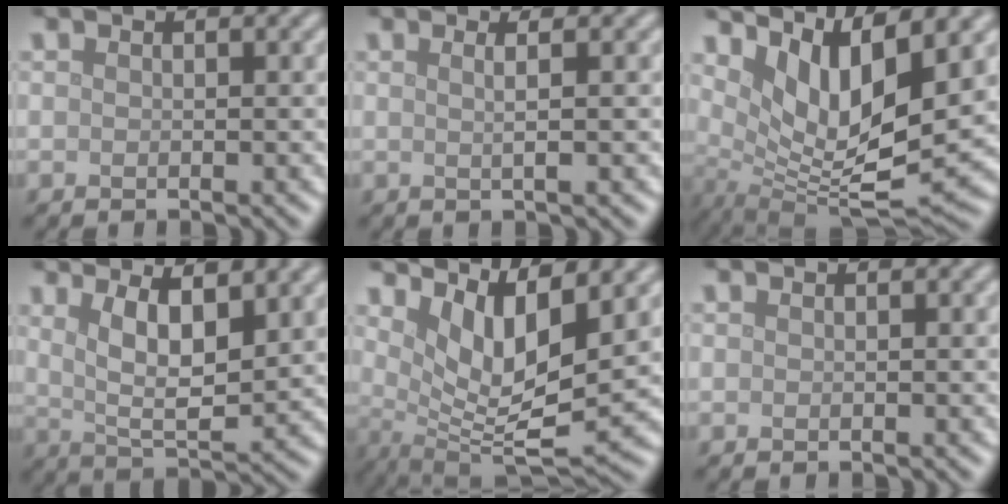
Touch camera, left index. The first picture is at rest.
{"total": 2.3, "force": [0.8, 0.9, 2.0], "torque": [-0.020, 0.003, -0.014]}
{"total": 9.3, "force": [3.9, 2.6, 8.1], "torque": [-0.154, -0.007, 0.080]}
{"total": 6.4, "force": [2.6, 2.2, 5.5], "torque": [-0.099, -0.011, 0.049]}
{"total": 7.1, "force": [3.1, 2.0, 6.0], "torque": [-0.115, -0.011, 0.064]}
{"total": 0.0}